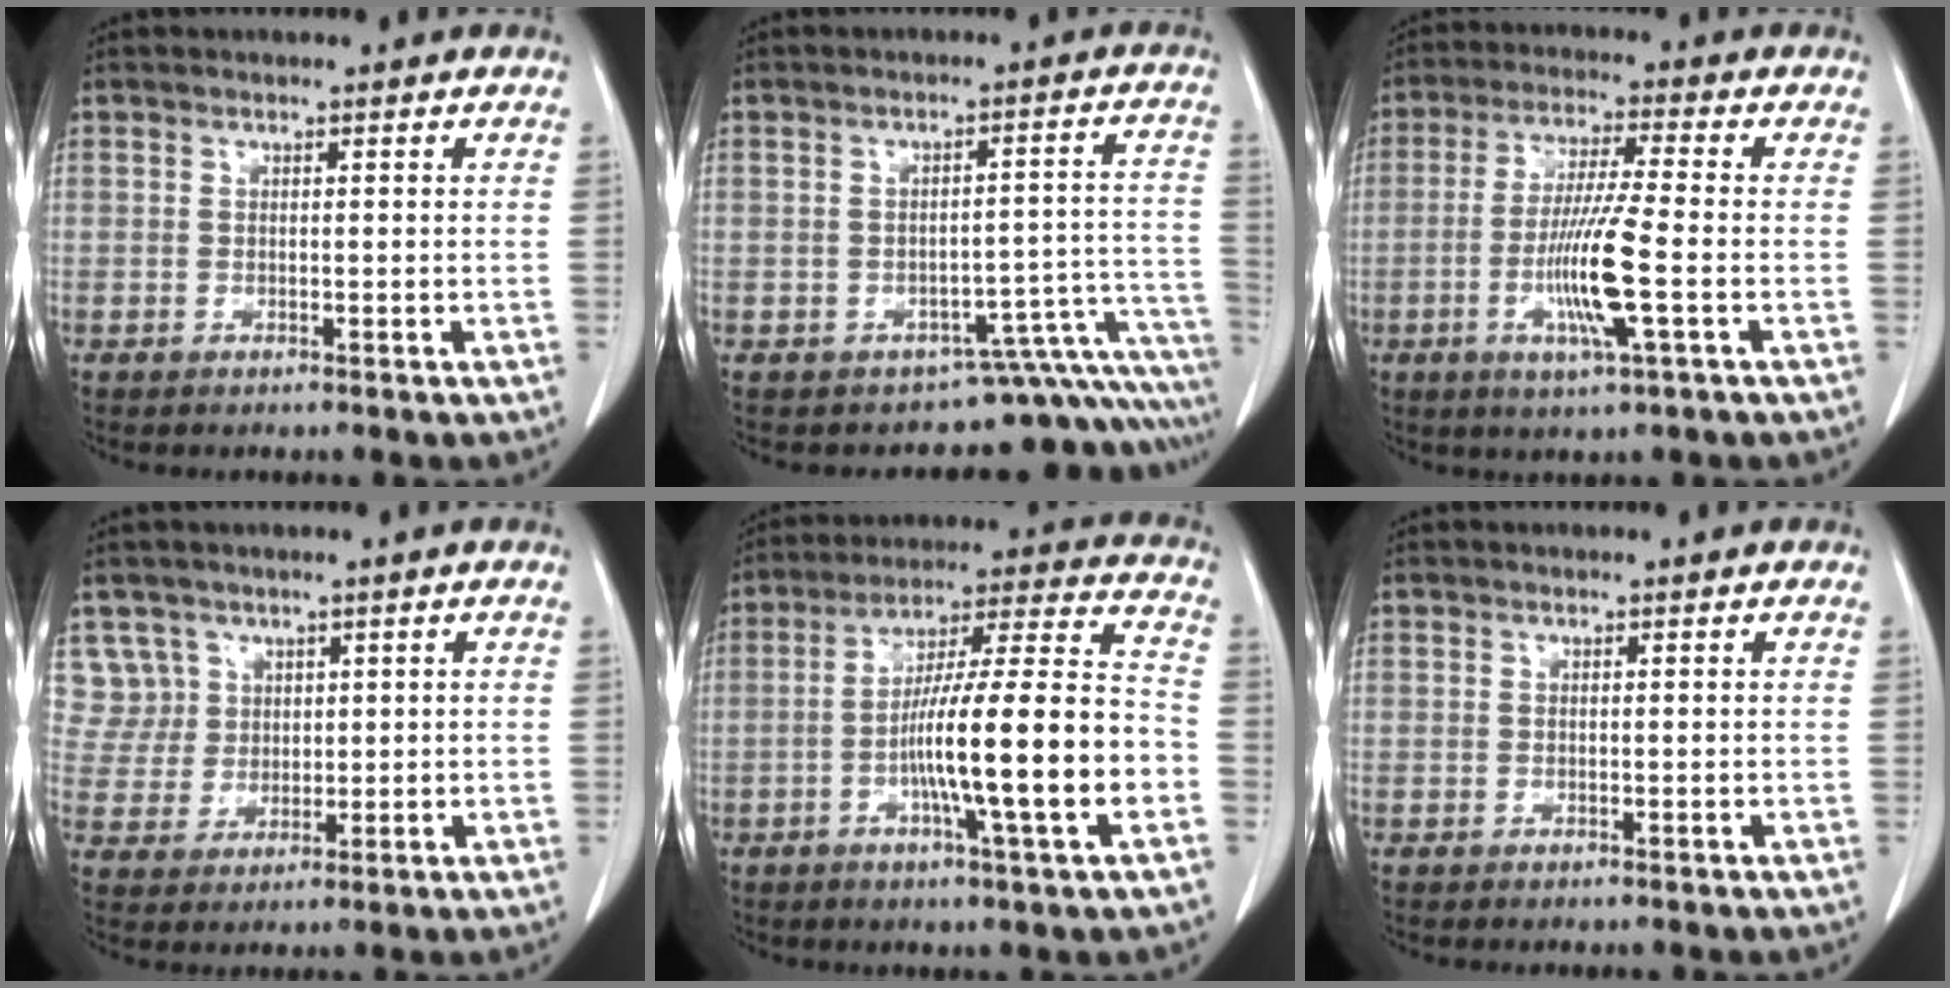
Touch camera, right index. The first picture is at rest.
{"total": 11.9, "force": [-10.3, 4.2, 4.2], "torque": [0.006, 0.065, -0.111]}
{"total": 10.2, "force": [-2.6, -0.2, 9.9], "torque": [-0.195, -0.014, -0.052]}
{"total": 5.8, "force": [3.1, 4.9, -0.5], "torque": [0.019, 0.009, 0.066]}
{"total": 17.7, "force": [-4.5, 0.4, 17.1], "torque": [-0.282, 0.007, -0.075]}
{"total": 0.0}